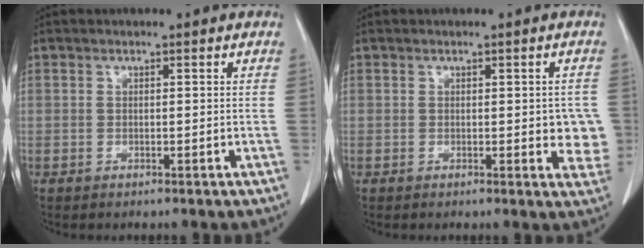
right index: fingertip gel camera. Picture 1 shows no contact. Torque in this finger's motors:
{"motor_torque": [0.64, -0.05, 0.09, 0.02]}